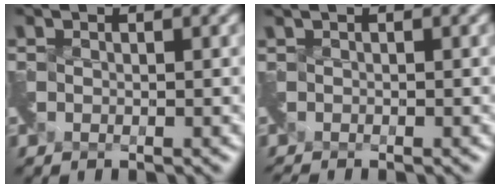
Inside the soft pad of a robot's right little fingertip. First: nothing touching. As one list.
[{"total": 1.2, "force": [-0.8, -0.1, 0.9], "torque": [-0.019, -0.008, -0.022]}]